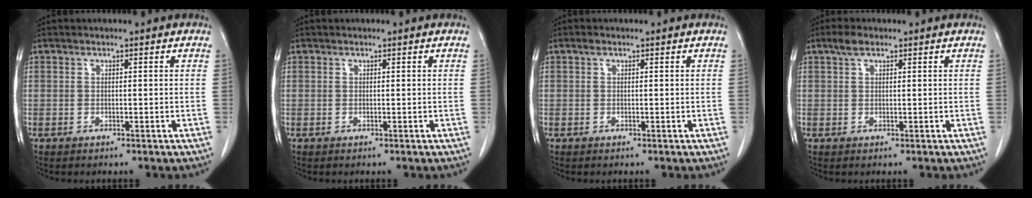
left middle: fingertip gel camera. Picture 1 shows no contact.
{"total": 0.0}
{"total": 0.6, "force": [0.3, 0.4, 0.3], "torque": [-0.005, 0.005, 0.004]}
{"total": 2.1, "force": [1.4, 0.9, 1.3], "torque": [-0.030, 0.010, 0.027]}